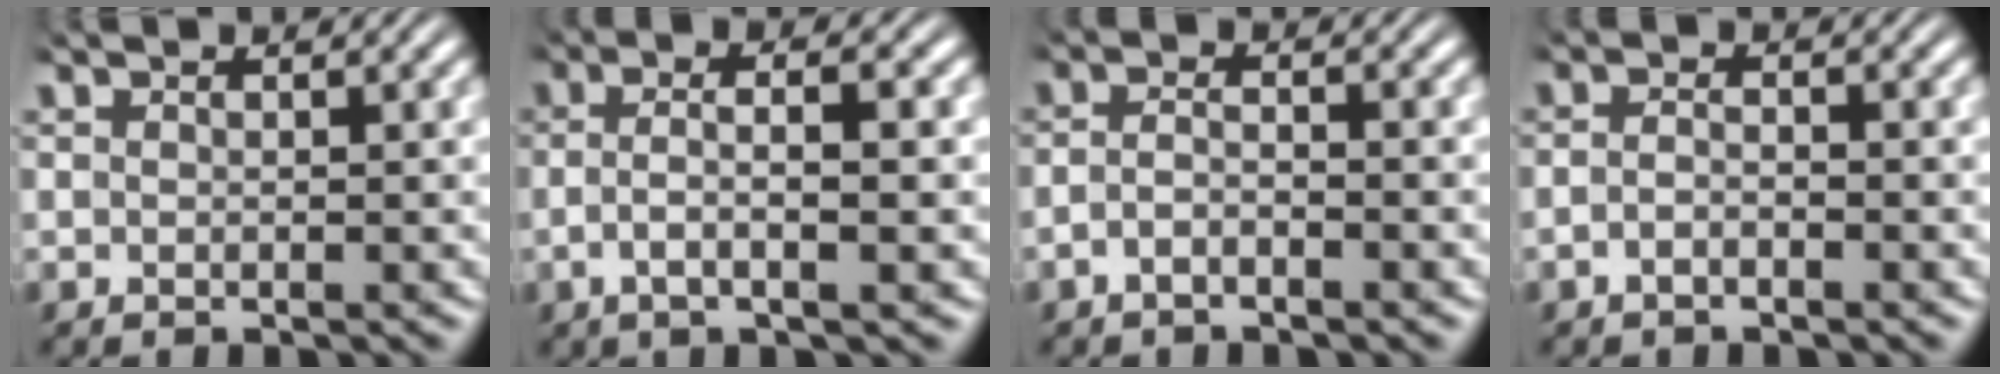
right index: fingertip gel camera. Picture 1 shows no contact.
{"total": 3.8, "force": [-0.7, 0.9, 3.6], "torque": [-0.069, -0.004, -0.013]}
{"total": 2.2, "force": [-1.6, 0.5, 1.3], "torque": [-0.029, -0.008, -0.027]}
{"total": 1.5, "force": [-1.2, 0.1, 0.9], "torque": [-0.016, -0.003, -0.022]}